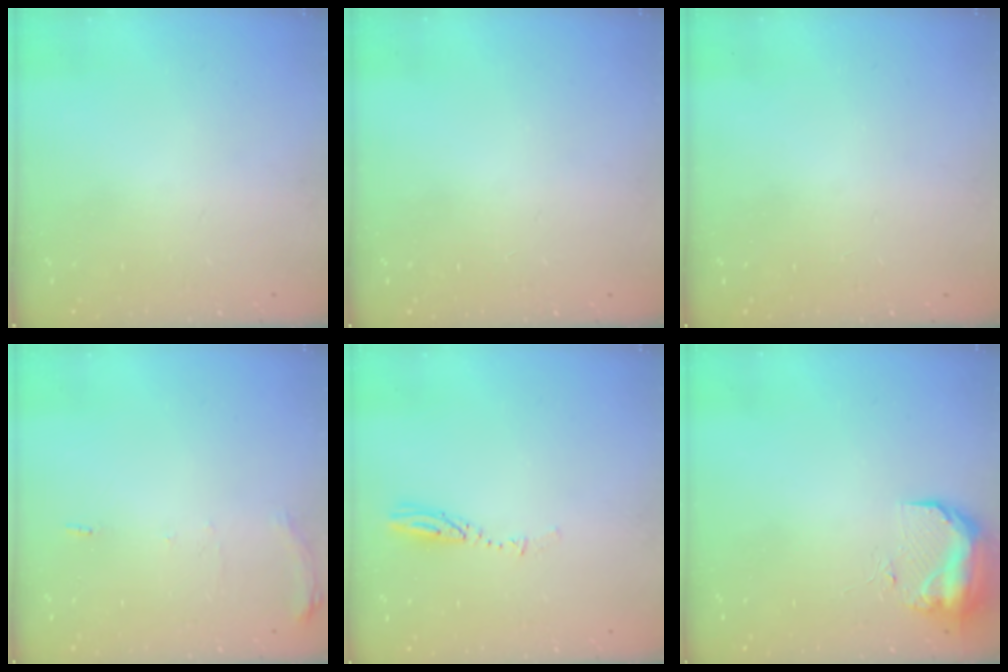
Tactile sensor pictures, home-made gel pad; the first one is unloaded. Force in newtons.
{"total": 0.0}
{"total": 0.0}
{"total": 5.7, "press": 5.7, "slide": 0.8}
{"total": 3.6, "press": 3.5, "slide": 0.5}
{"total": 17.0, "press": 11.4, "slide": 12.7}